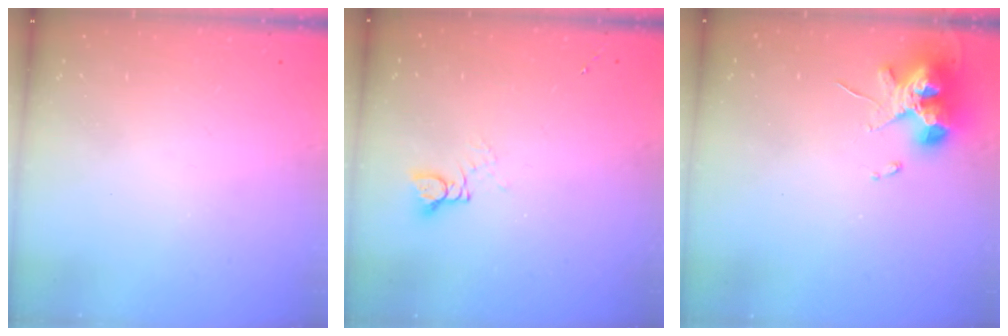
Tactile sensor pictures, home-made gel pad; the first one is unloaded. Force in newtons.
{"total": 2.4, "press": 2.4, "slide": 0.3}
{"total": 12.0, "press": 11.8, "slide": 1.9}